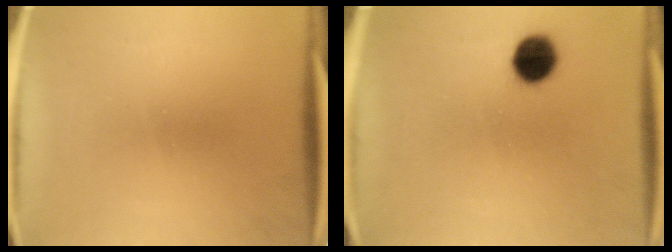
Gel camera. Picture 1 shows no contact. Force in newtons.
{"total": 8.1}